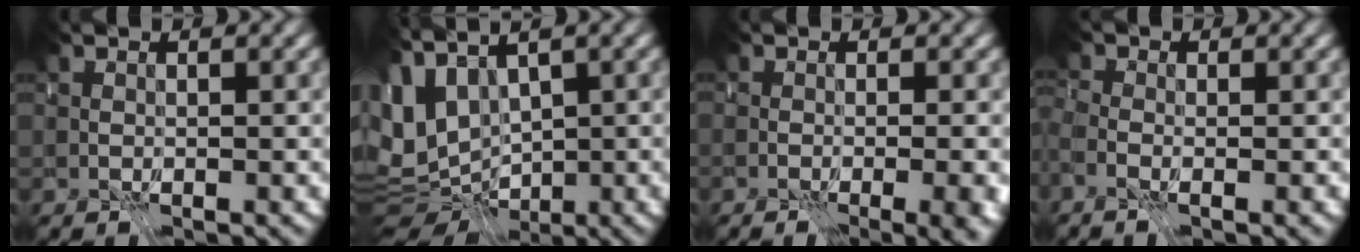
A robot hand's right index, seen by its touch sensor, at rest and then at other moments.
{"total": 6.6, "force": [-1.4, 3.4, 5.5], "torque": [-0.107, -0.010, 0.011]}
{"total": 7.1, "force": [-2.6, 3.4, 5.6], "torque": [-0.040, -0.018, -0.018]}
{"total": 1.7, "force": [-1.4, 0.1, 0.9], "torque": [0.001, 0.002, -0.042]}